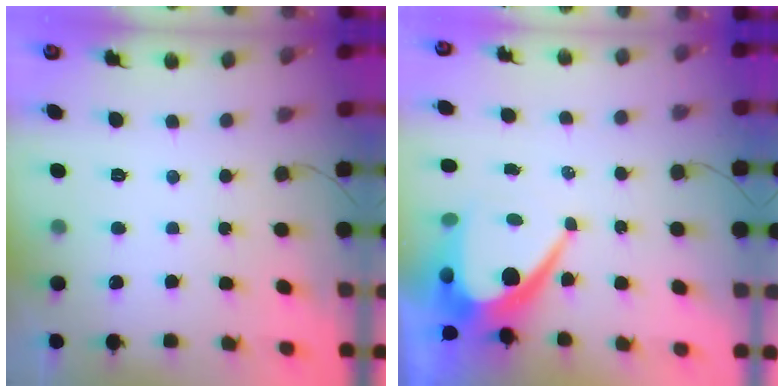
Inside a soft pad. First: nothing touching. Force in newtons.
{"total": 11.0, "press": 11.0, "slide": 1.0}